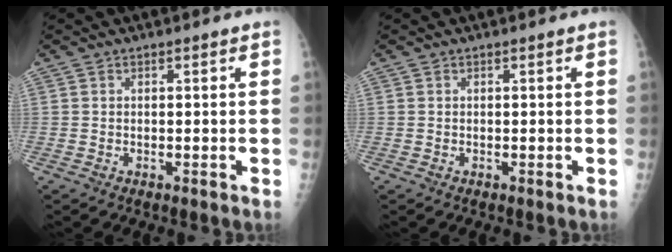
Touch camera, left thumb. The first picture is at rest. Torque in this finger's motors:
{"motor_torque": [0.00, 0.00, -0.05, -0.05, 0.00]}